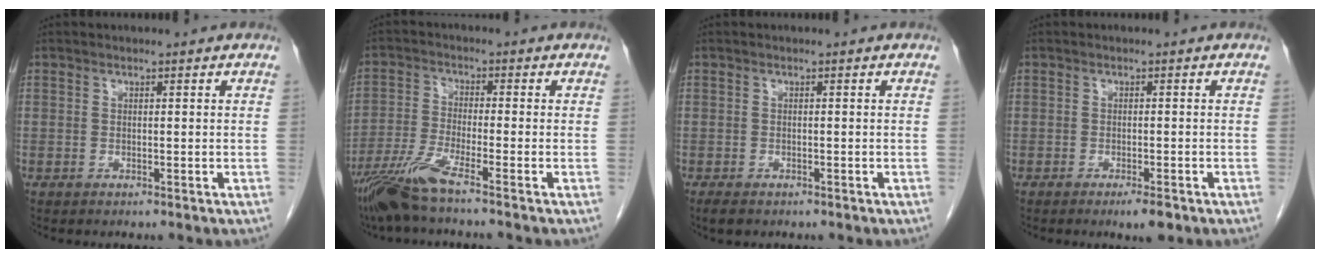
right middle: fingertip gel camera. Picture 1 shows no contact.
{"total": 7.1, "force": [-5.3, -0.6, 4.7], "torque": [-0.100, -0.026, -0.109]}
{"total": 2.2, "force": [-1.6, 1.1, 1.1], "torque": [-0.021, -0.003, -0.018]}
{"total": 2.6, "force": [-1.7, 0.6, 2.0], "torque": [-0.028, -0.002, -0.021]}